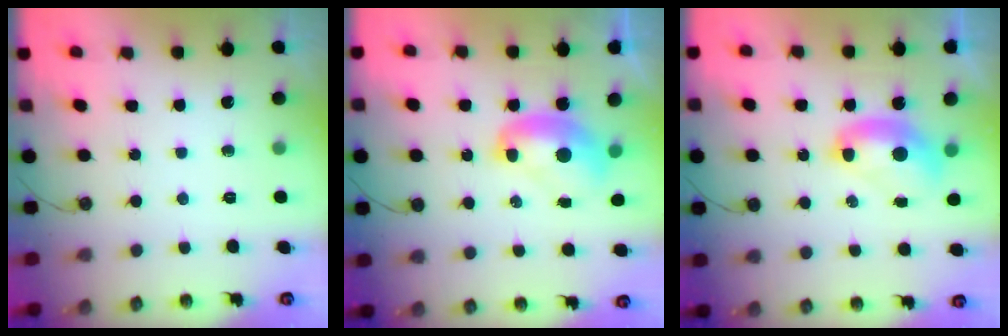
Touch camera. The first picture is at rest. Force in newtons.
{"total": 2.4, "press": 2.4, "slide": 0.2}
{"total": 2.5, "press": 2.5, "slide": 0.1}